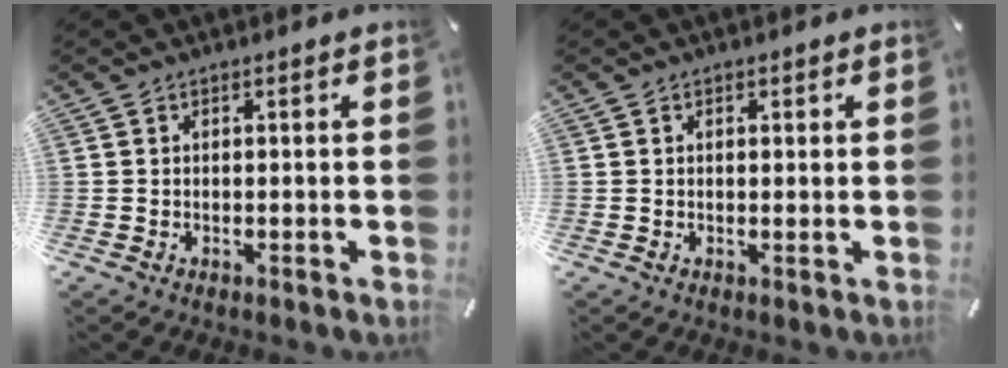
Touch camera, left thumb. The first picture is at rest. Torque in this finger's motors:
{"motor_torque": [0.08, -0.23, 0.07, 0.16, -0.01]}